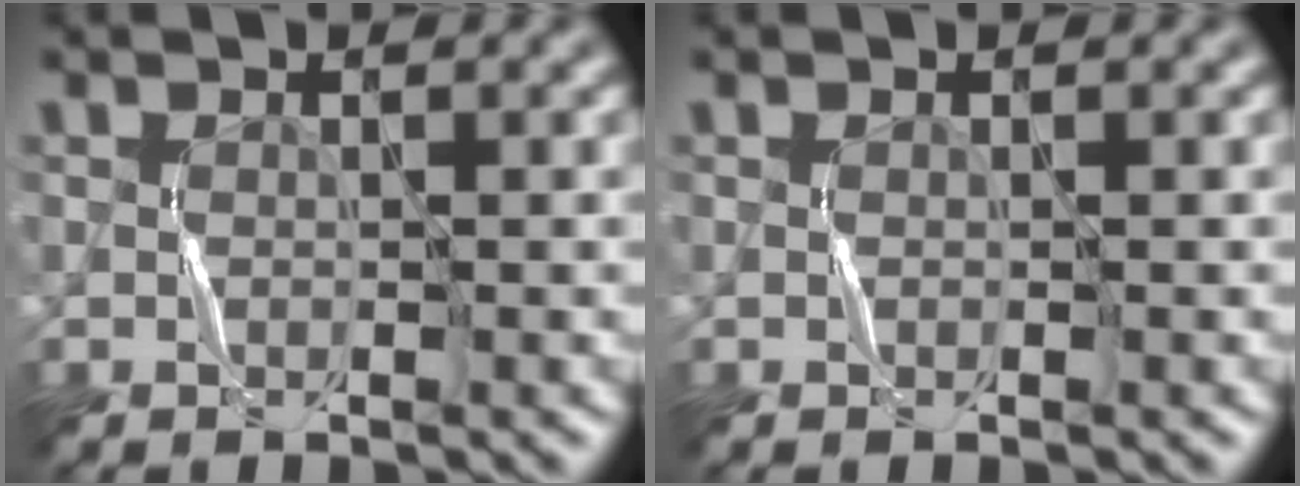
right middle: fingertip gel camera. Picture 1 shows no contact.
{"total": 0.0}